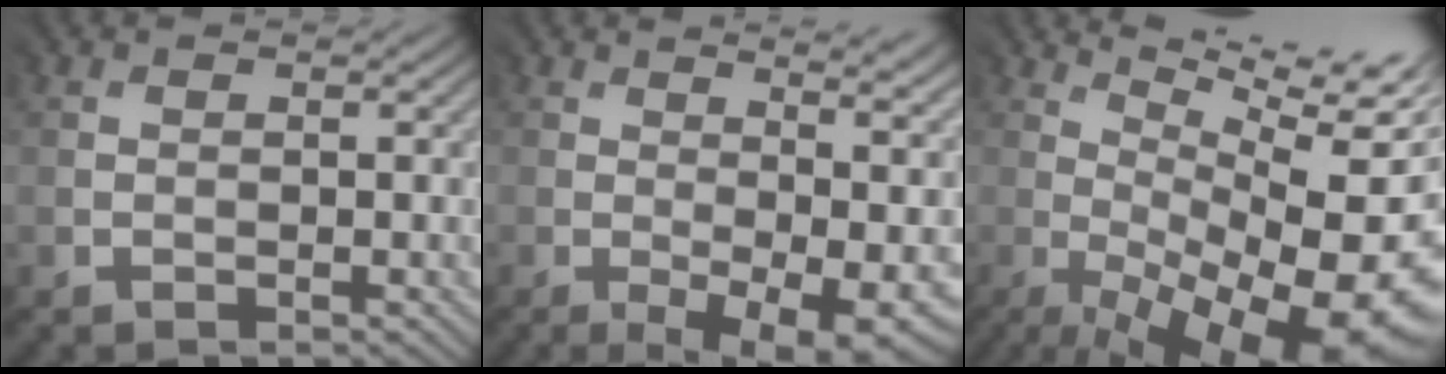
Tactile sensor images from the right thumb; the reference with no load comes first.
{"total": 14.4, "force": [0.1, 6.2, 13.0], "torque": [-0.139, 0.008, 0.033]}
{"total": 16.1, "force": [-0.9, 5.1, 15.3], "torque": [-0.169, 0.014, 0.027]}